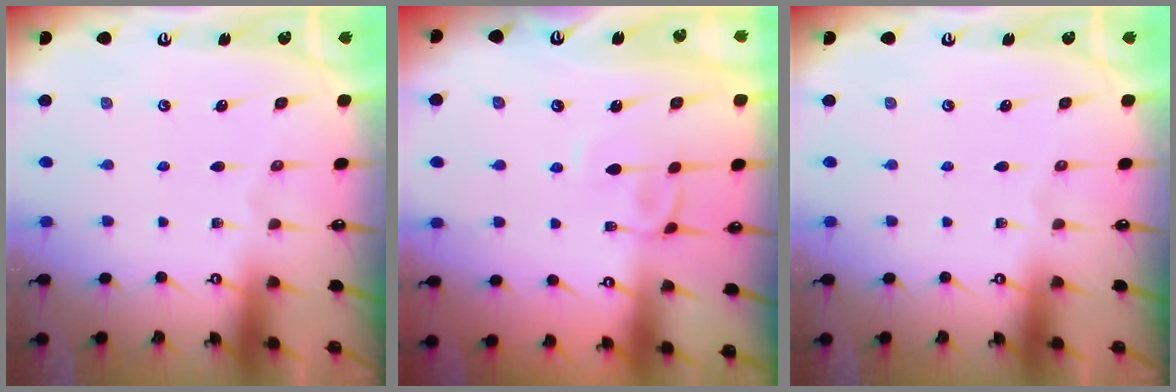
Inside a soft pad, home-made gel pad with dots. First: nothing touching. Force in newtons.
{"total": 3.8, "press": 3.8, "slide": 0.1}
{"total": 0.0}